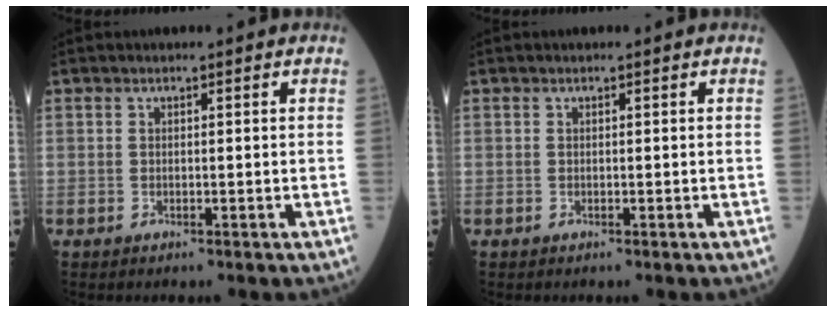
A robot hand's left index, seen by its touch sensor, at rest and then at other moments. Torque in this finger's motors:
{"motor_torque": [0.00, 0.00, 0.00, 0.00]}